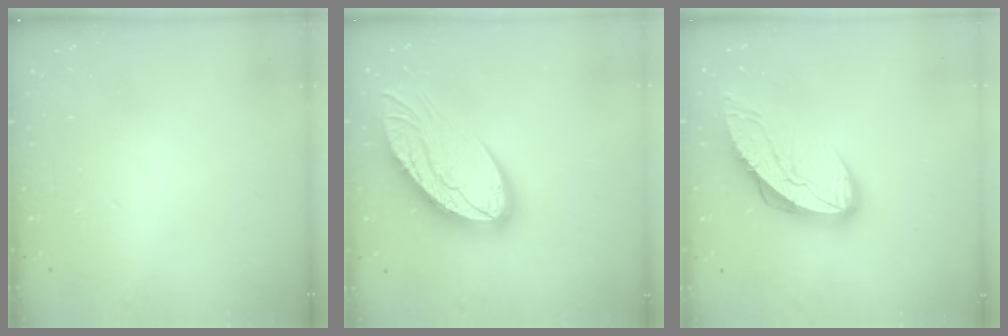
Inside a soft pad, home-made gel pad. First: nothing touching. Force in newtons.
{"total": 16.2, "press": 16.2, "slide": 1.4}
{"total": 10.7, "press": 10.6, "slide": 1.1}